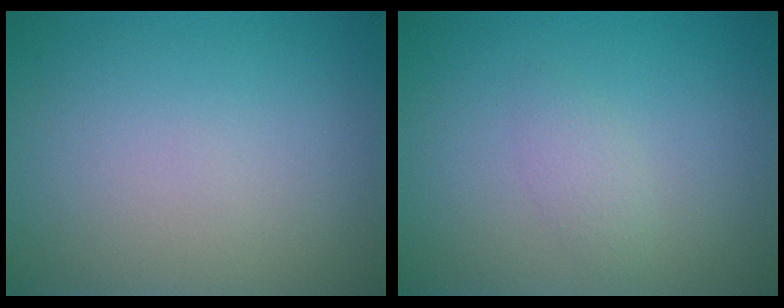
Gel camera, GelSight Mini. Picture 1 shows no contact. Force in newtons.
{"total": 1.3, "press": 1.3, "slide": 0.0}